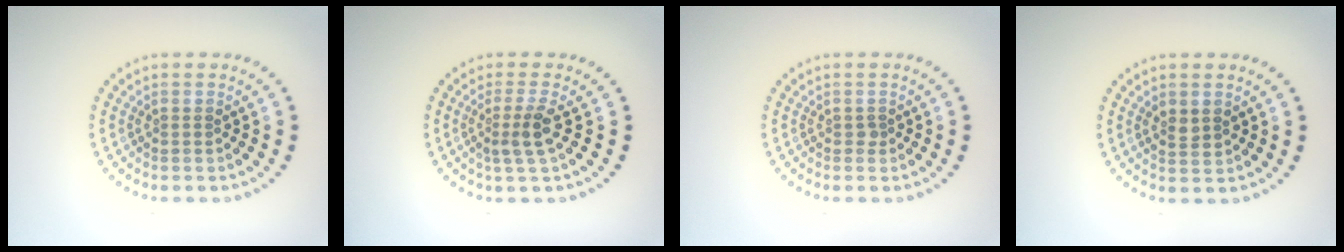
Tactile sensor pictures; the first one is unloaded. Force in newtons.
{"total": 2.4, "press": 1.8, "slide": 1.6}
{"total": 0.6, "press": 0.4, "slide": 0.4}
{"total": 1.6, "press": 1.5, "slide": 0.4}